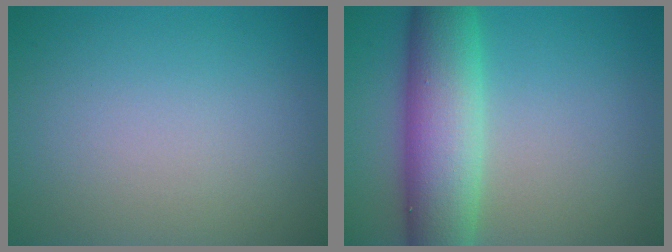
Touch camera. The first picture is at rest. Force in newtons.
{"total": 8.5, "press": 8.5, "slide": 0.4}